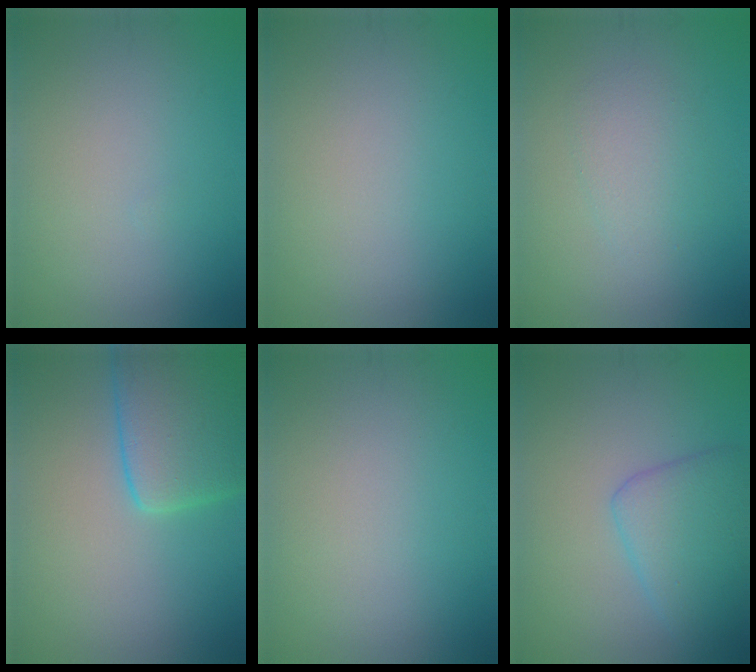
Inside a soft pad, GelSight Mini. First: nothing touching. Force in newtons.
{"total": 0.0}
{"total": 2.2, "press": 2.2, "slide": 0.1}
{"total": 6.9, "press": 6.9, "slide": 0.5}
{"total": 0.0}
{"total": 4.5, "press": 4.5, "slide": 0.2}